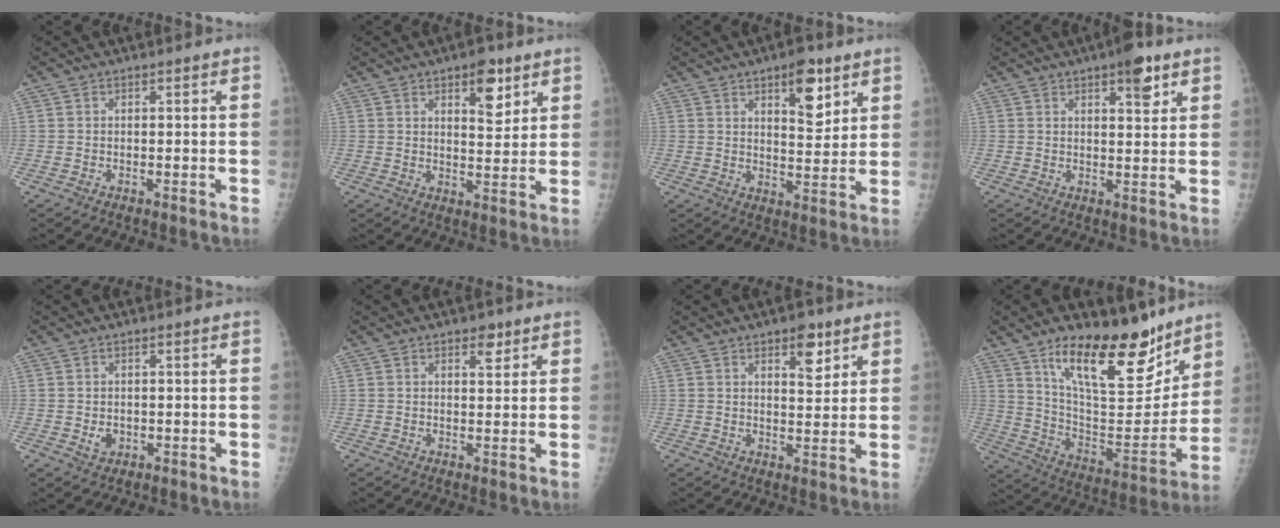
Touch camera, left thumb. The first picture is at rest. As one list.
[{"total": 7.4, "force": [4.2, 3.3, 5.1], "torque": [-0.051, -0.024, 0.057]}, {"total": 9.2, "force": [5.1, 3.9, 6.5], "torque": [-0.073, -0.031, 0.076]}, {"total": 6.1, "force": [3.6, 2.1, 4.4], "torque": [-0.047, -0.016, 0.045]}, {"total": 2.3, "force": [-0.3, 1.8, 1.3], "torque": [-0.013, -0.001, 0.003]}, {"total": 3.1, "force": [1.8, 1.5, 1.9], "torque": [-0.015, -0.010, 0.027]}, {"total": 6.0, "force": [3.5, 2.6, 4.1], "torque": [-0.040, -0.021, 0.048]}, {"total": 23.1, "force": [15.2, 8.8, 14.9], "torque": [-0.185, -0.088, 0.256]}]